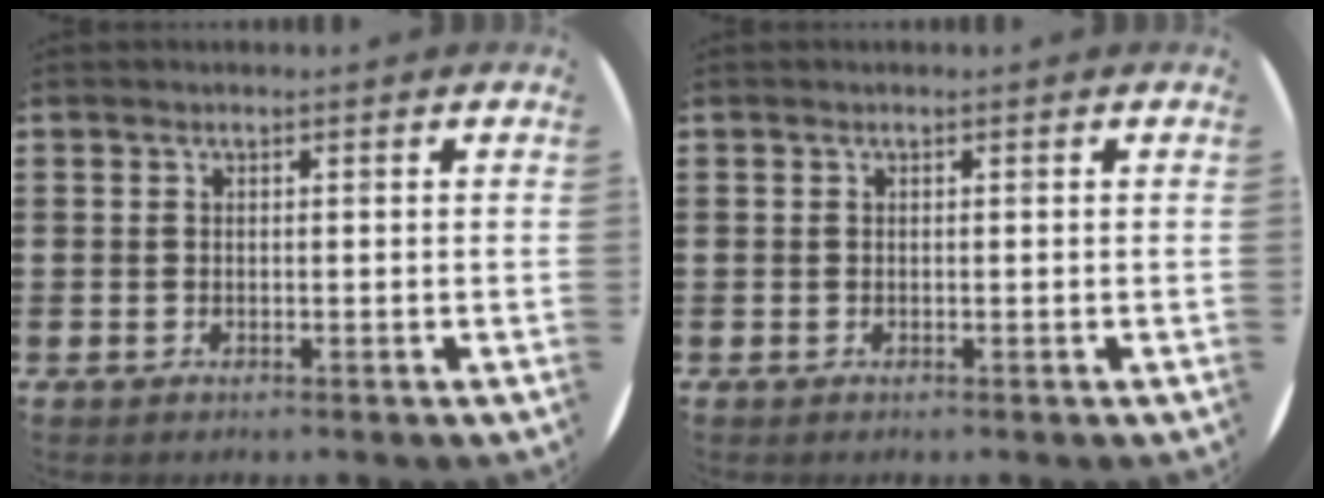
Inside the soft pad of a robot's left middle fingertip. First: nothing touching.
{"total": 0.0}